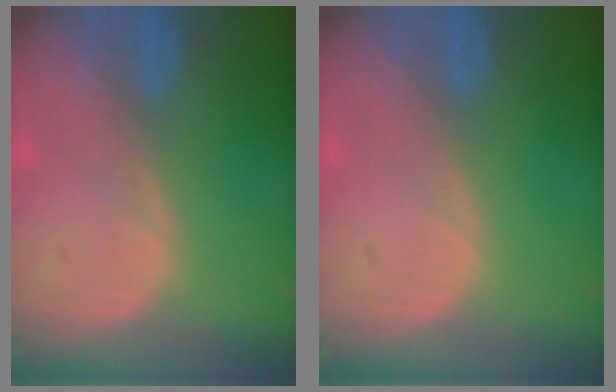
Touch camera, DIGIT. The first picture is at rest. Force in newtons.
{"total": 0.0}